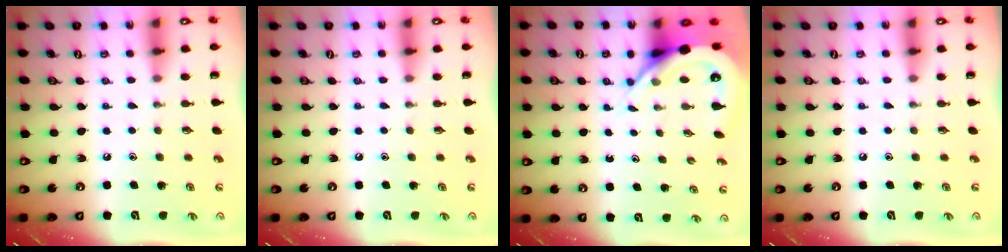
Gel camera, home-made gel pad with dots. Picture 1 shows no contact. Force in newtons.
{"total": 0.0}
{"total": 6.4, "press": 6.3, "slide": 0.8}
{"total": 0.0}